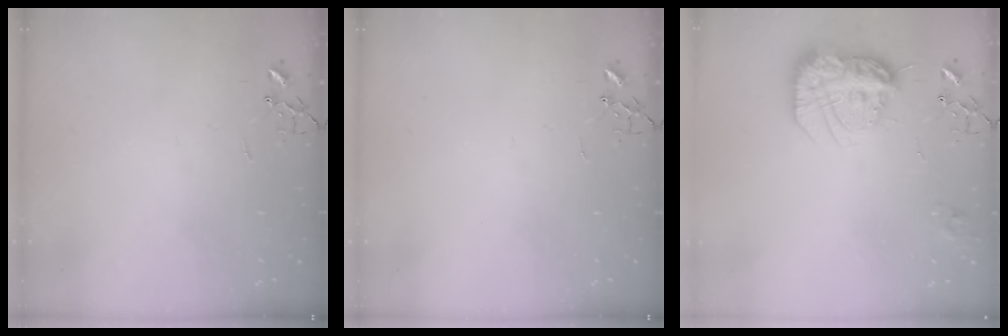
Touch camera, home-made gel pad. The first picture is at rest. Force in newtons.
{"total": 0.0}
{"total": 17.7, "press": 17.6, "slide": 1.8}